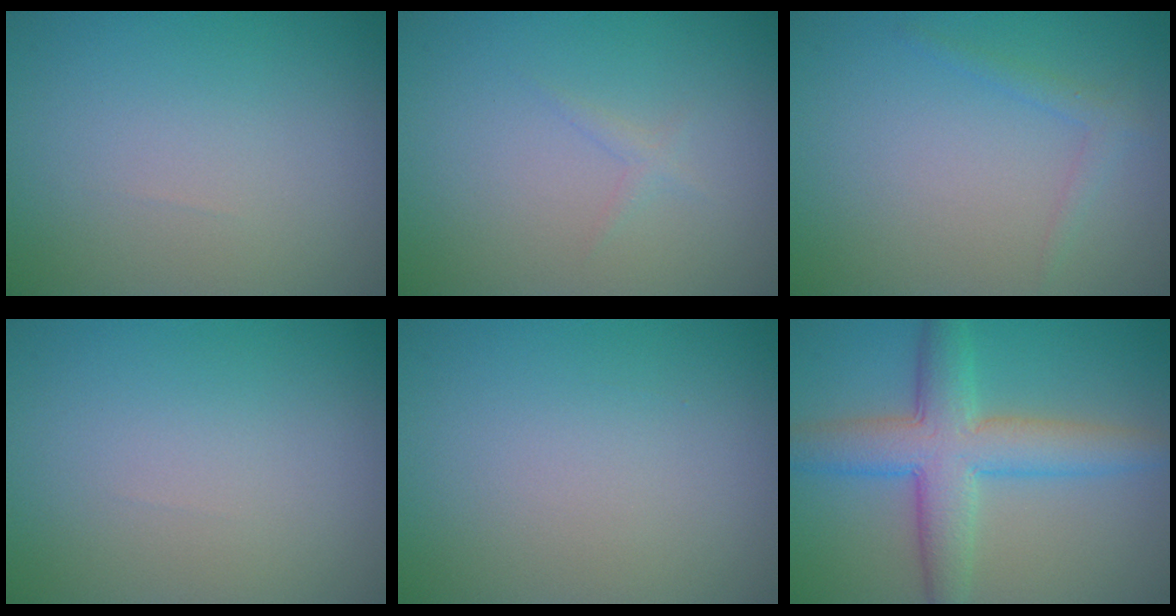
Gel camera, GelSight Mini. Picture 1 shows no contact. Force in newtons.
{"total": 0.7, "press": 0.7, "slide": 0.0}
{"total": 1.3, "press": 1.2, "slide": 0.1}
{"total": 0.0}
{"total": 0.0}
{"total": 6.4, "press": 6.4, "slide": 0.1}